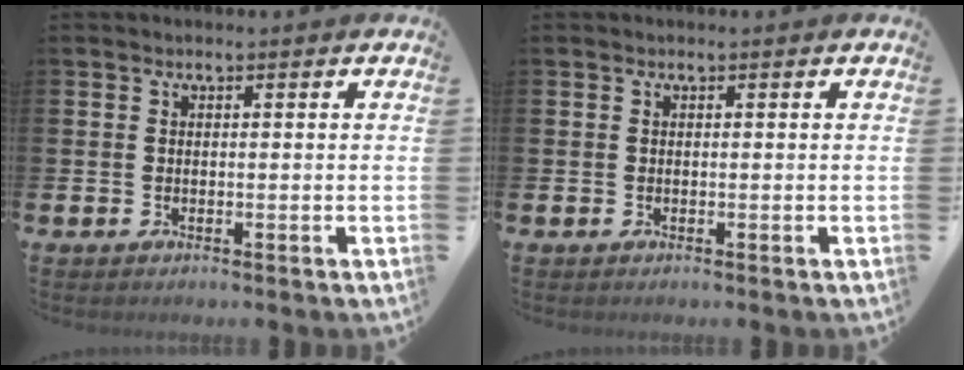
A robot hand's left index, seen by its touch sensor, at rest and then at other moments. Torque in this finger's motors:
{"motor_torque": [0.00, 0.00, 0.00, 0.00]}